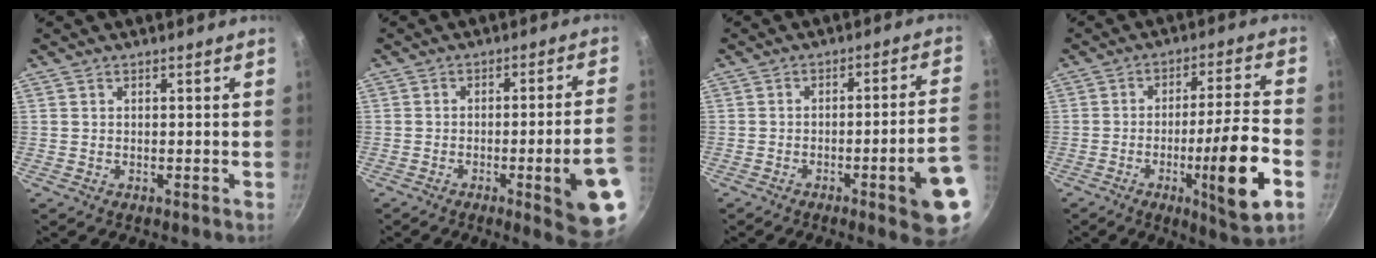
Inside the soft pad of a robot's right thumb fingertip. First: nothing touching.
{"total": 13.8, "force": [-4.8, 1.6, 12.8], "torque": [-0.149, 0.027, -0.056]}
{"total": 13.2, "force": [-5.0, 1.6, 12.1], "torque": [-0.138, 0.033, -0.062]}
{"total": 15.6, "force": [-5.3, 1.6, 14.6], "torque": [-0.222, 0.022, -0.074]}